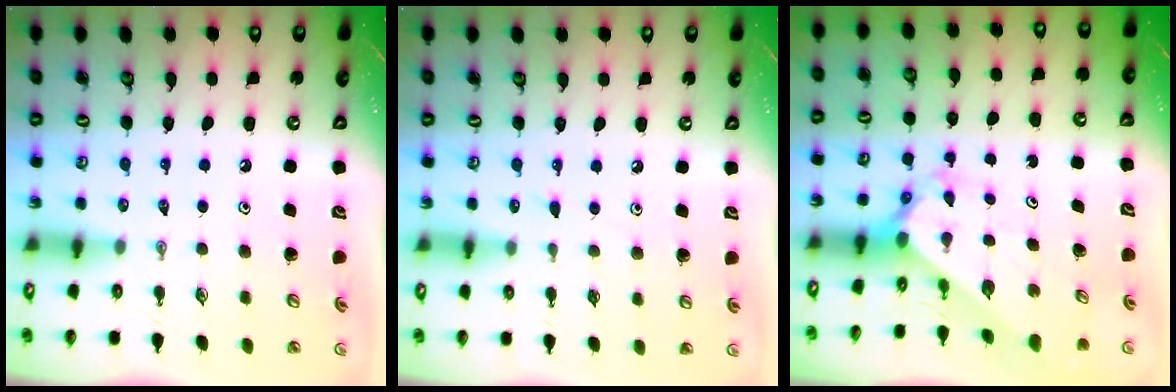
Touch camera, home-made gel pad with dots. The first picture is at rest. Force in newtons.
{"total": 3.3, "press": 3.2, "slide": 0.5}
{"total": 2.4, "press": 2.4, "slide": 0.2}